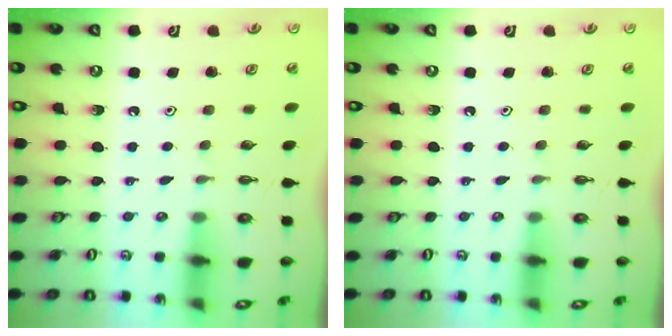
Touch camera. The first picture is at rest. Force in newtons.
{"total": 0.0}